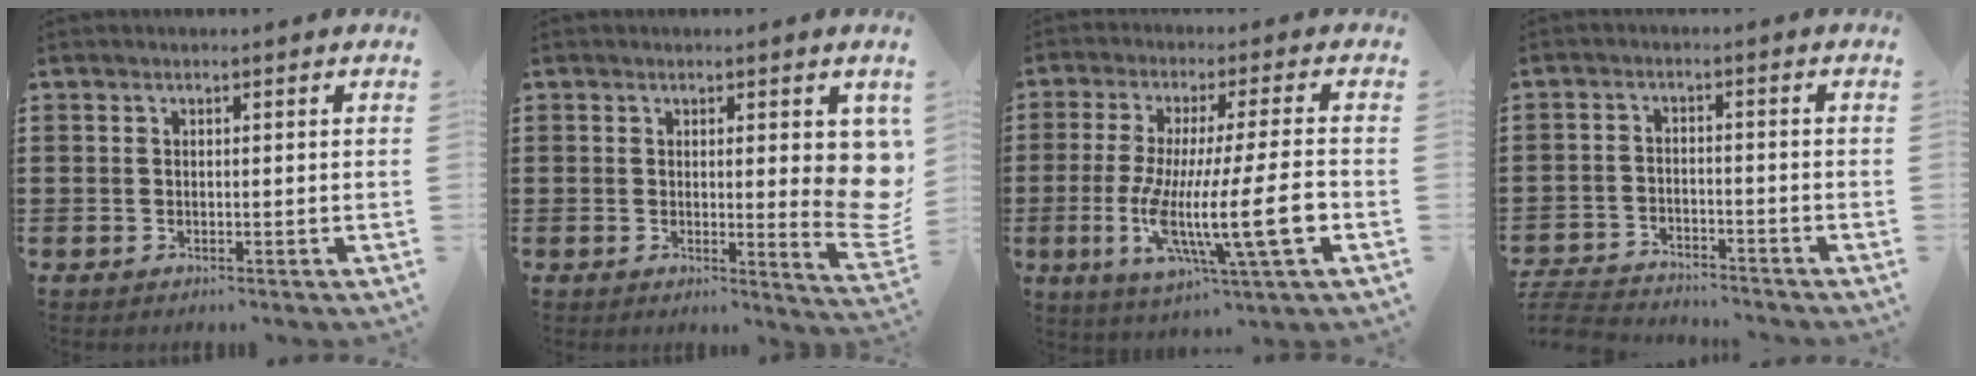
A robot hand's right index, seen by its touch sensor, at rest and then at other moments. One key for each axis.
{"total": 6.2, "fx": 1.0, "fy": 1.7, "fz": 5.8, "tx": -0.066, "ty": -0.017, "tz": 0.015}
{"total": 14.3, "fx": -3.5, "fy": 1.8, "fz": 13.8, "tx": -0.279, "ty": -0.021, "tz": -0.070}
{"total": 4.3, "fx": -4.2, "fy": 0.5, "fz": 0.4, "tx": -0.024, "ty": -0.004, "tz": -0.092}